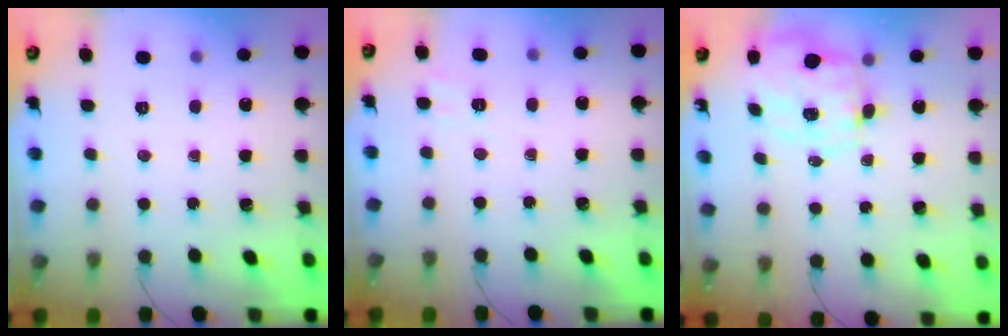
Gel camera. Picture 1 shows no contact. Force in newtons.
{"total": 2.9, "press": 2.3, "slide": 1.9}
{"total": 2.9, "press": 2.7, "slide": 1.1}